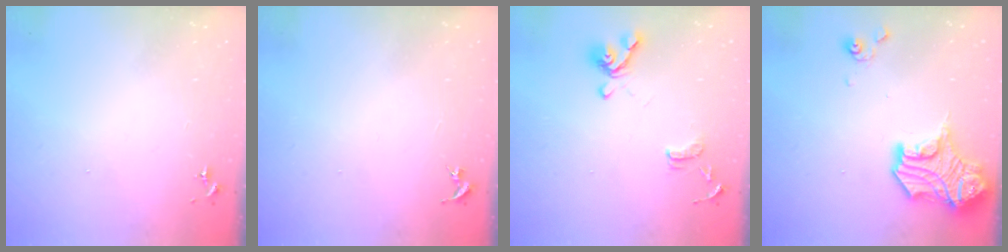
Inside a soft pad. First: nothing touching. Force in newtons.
{"total": 0.0}
{"total": 13.1, "press": 13.0, "slide": 1.4}
{"total": 17.0, "press": 16.9, "slide": 1.4}